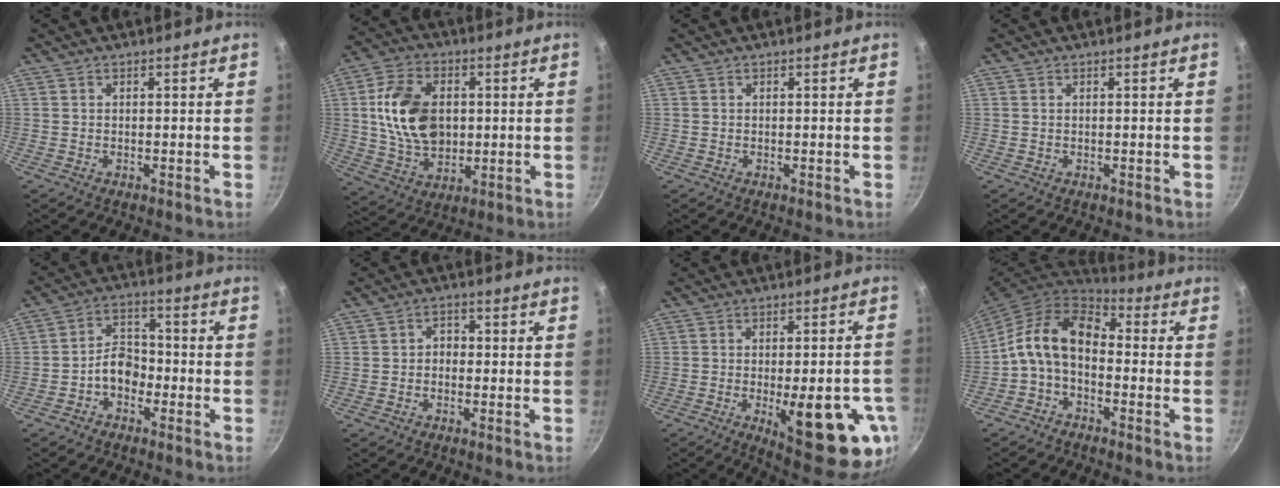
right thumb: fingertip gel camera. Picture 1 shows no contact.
{"total": 15.8, "force": [1.8, 10.9, 11.3], "torque": [-0.187, -0.001, 0.034]}
{"total": 0.0}
{"total": 0.0}
{"total": 6.3, "force": [-2.7, 4.5, 3.6], "torque": [-0.033, 0.038, -0.055]}
{"total": 2.7, "force": [-0.5, 2.2, 1.5], "torque": [-0.009, 0.011, -0.013]}
{"total": 18.9, "force": [-5.8, 6.5, 16.8], "torque": [-0.191, 0.000, -0.067]}
{"total": 12.3, "force": [-1.4, 8.1, 9.2], "torque": [-0.161, 0.048, -0.047]}